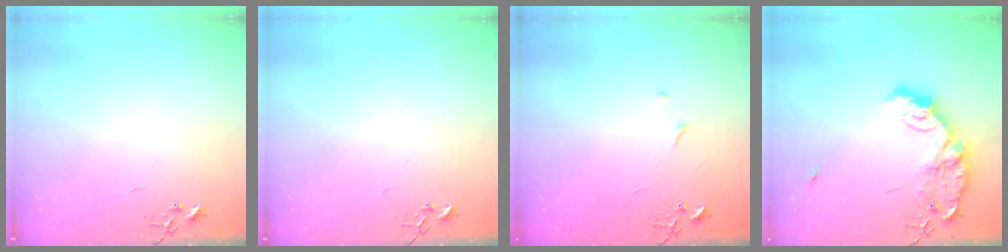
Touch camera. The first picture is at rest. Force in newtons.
{"total": 0.0}
{"total": 4.0, "press": 3.9, "slide": 0.6}
{"total": 15.3, "press": 15.2, "slide": 1.1}